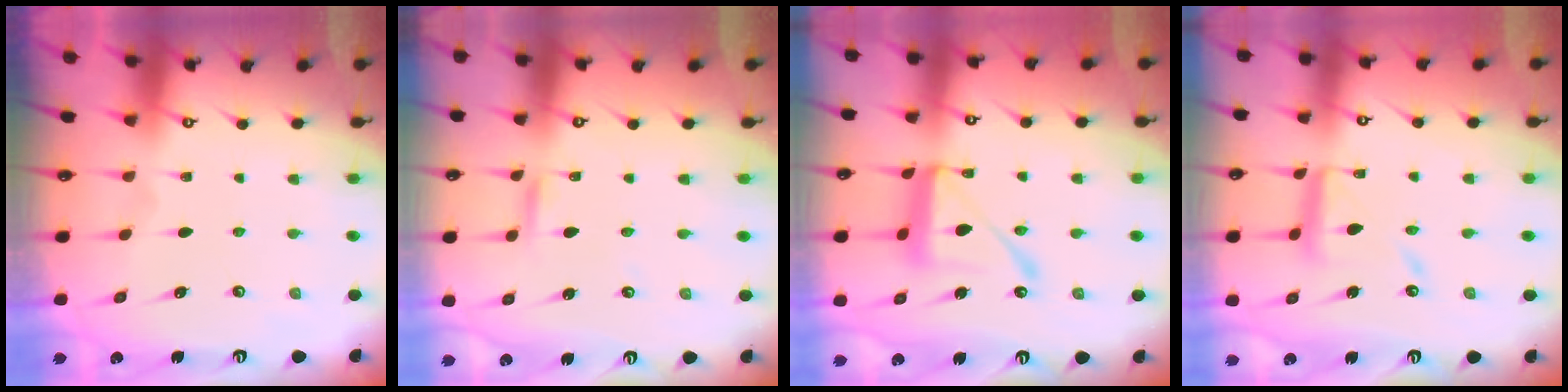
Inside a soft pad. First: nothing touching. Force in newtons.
{"total": 2.0, "press": 2.0, "slide": 0.1}
{"total": 14.0, "press": 13.9, "slide": 1.3}
{"total": 12.0, "press": 12.0, "slide": 0.9}